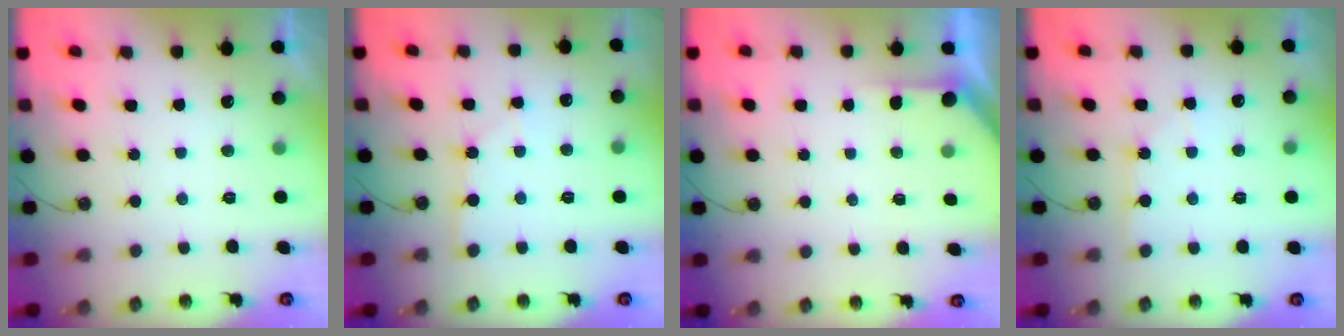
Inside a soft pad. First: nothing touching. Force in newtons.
{"total": 3.8, "press": 3.8, "slide": 0.5}
{"total": 1.2, "press": 1.2, "slide": 0.1}
{"total": 3.9, "press": 3.9, "slide": 0.5}